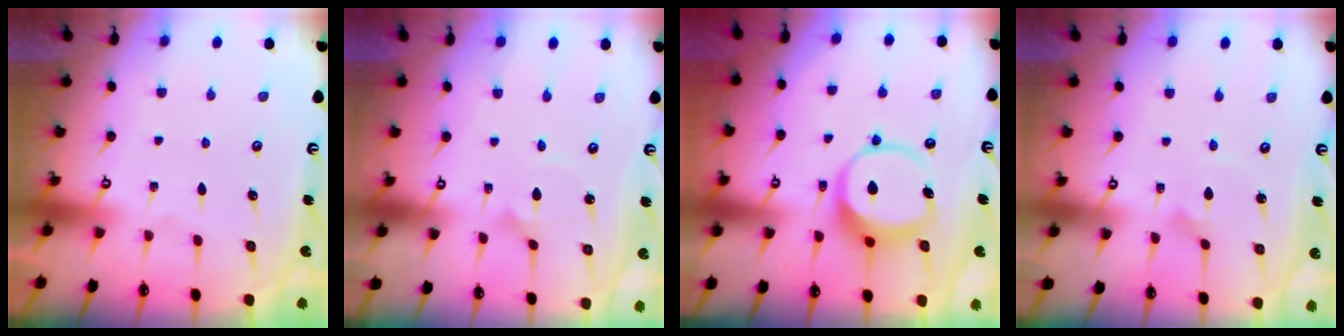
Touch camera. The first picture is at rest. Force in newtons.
{"total": 1.6, "press": 1.6, "slide": 0.0}
{"total": 9.2, "press": 9.0, "slide": 1.6}
{"total": 2.2, "press": 2.2, "slide": 0.1}